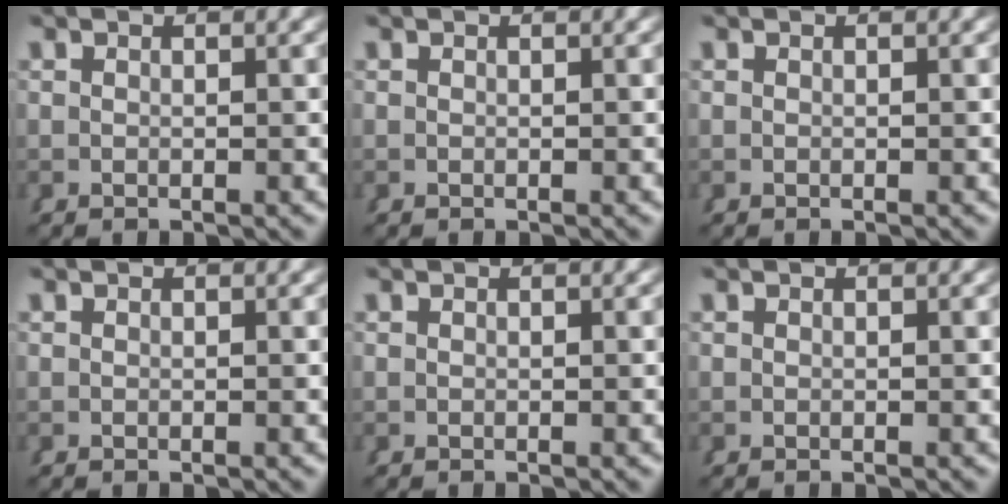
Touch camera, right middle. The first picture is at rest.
{"total": 0.0}
{"total": 0.0}
{"total": 0.0}
{"total": 0.0}
{"total": 0.0}